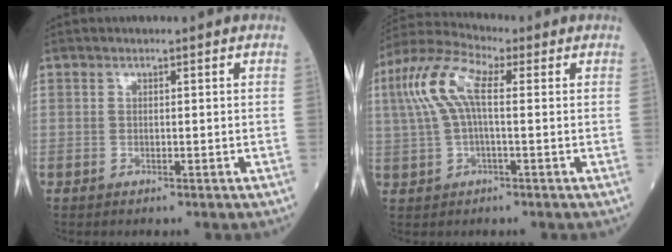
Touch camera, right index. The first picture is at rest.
{"total": 9.3, "force": [1.8, 3.2, 8.6], "torque": [-0.199, 0.036, 0.031]}